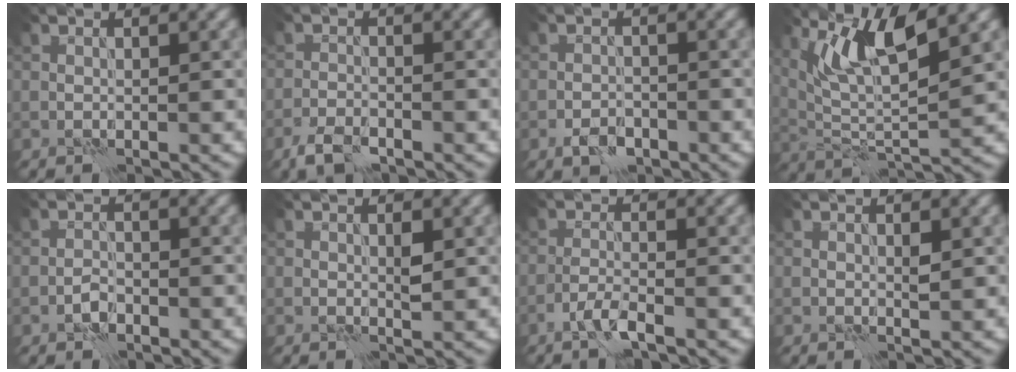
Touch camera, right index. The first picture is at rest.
{"total": 2.5, "force": [-1.9, 0.9, 1.4], "torque": [-0.030, 0.000, -0.044]}
{"total": 2.2, "force": [-1.4, 1.2, 1.1], "torque": [-0.018, 0.002, -0.027]}
{"total": 7.2, "force": [4.7, 1.4, 5.2], "torque": [-0.095, -0.002, 0.092]}
{"total": 1.4, "force": [-0.9, 0.8, 0.8], "torque": [-0.014, 0.005, -0.020]}
{"total": 0.9, "force": [0.2, 0.3, 0.9], "torque": [-0.015, -0.002, 0.005]}
{"total": 1.7, "force": [-1.2, 0.0, 1.2], "torque": [-0.024, 0.004, -0.030]}
{"total": 0.6, "force": [0.2, 0.2, 0.5], "torque": [-0.009, -0.001, 0.004]}